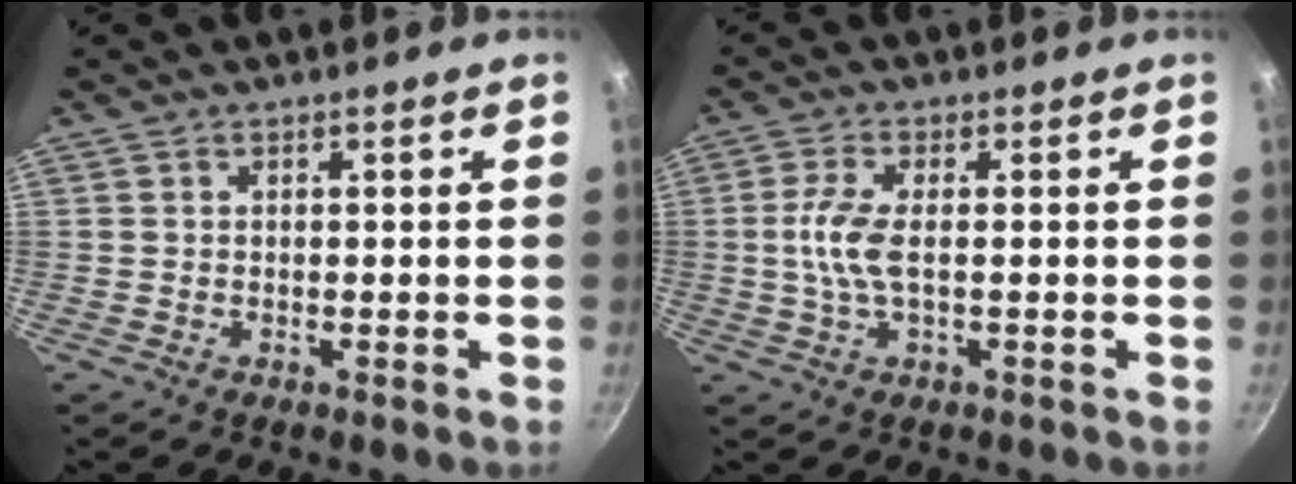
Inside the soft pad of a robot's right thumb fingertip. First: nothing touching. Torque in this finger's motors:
{"motor_torque": [1.06, 0.39, 0.80, -0.81, 0.16]}